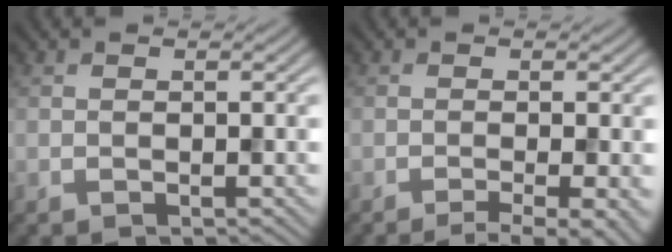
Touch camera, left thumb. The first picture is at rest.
{"total": 4.7, "force": [-2.5, 0.9, 3.9], "torque": [-0.046, 0.002, -0.042]}